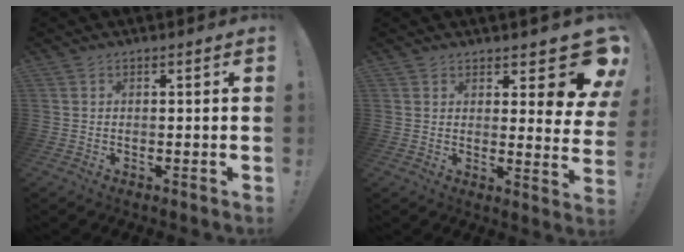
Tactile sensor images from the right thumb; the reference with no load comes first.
{"total": 8.1, "force": [5.7, 2.6, 5.1], "torque": [-0.045, -0.061, 0.101]}